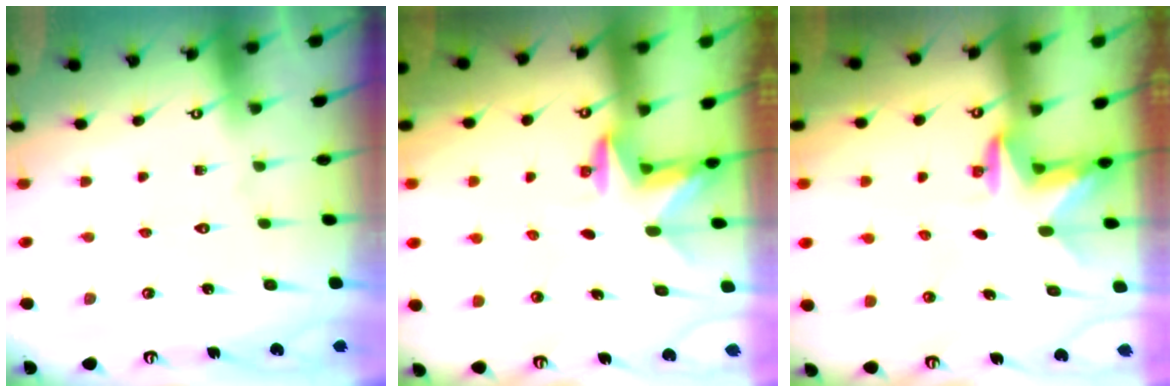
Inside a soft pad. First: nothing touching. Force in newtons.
{"total": 3.0, "press": 2.9, "slide": 0.7}
{"total": 2.9, "press": 2.8, "slide": 0.7}